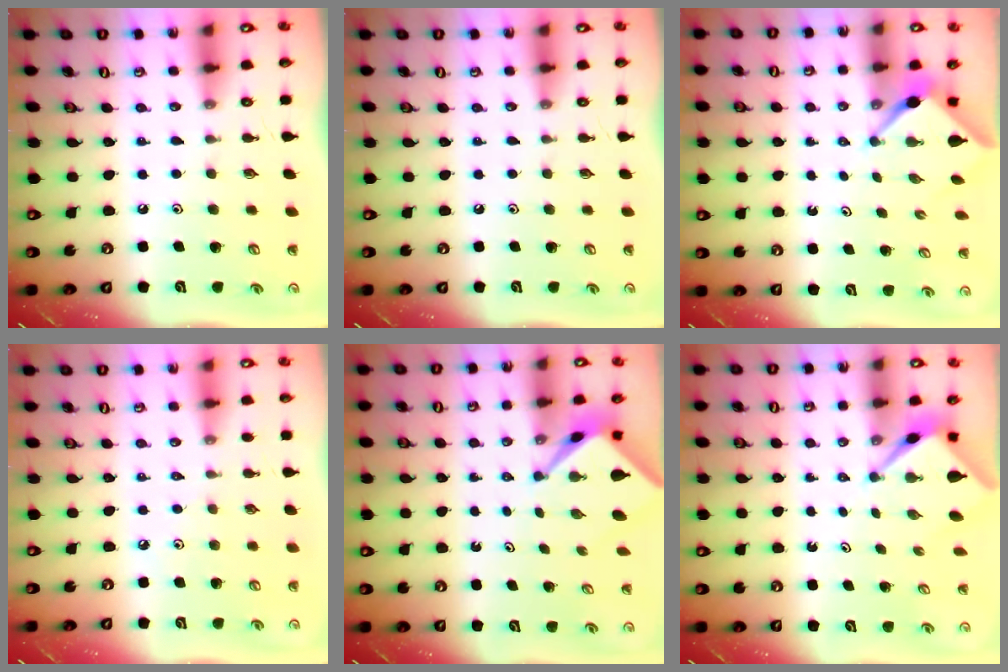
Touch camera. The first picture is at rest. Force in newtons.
{"total": 0.0}
{"total": 2.5, "press": 2.5, "slide": 0.3}
{"total": 2.9, "press": 2.8, "slide": 0.5}
{"total": 2.6, "press": 2.6, "slide": 0.2}
{"total": 2.7, "press": 2.7, "slide": 0.1}